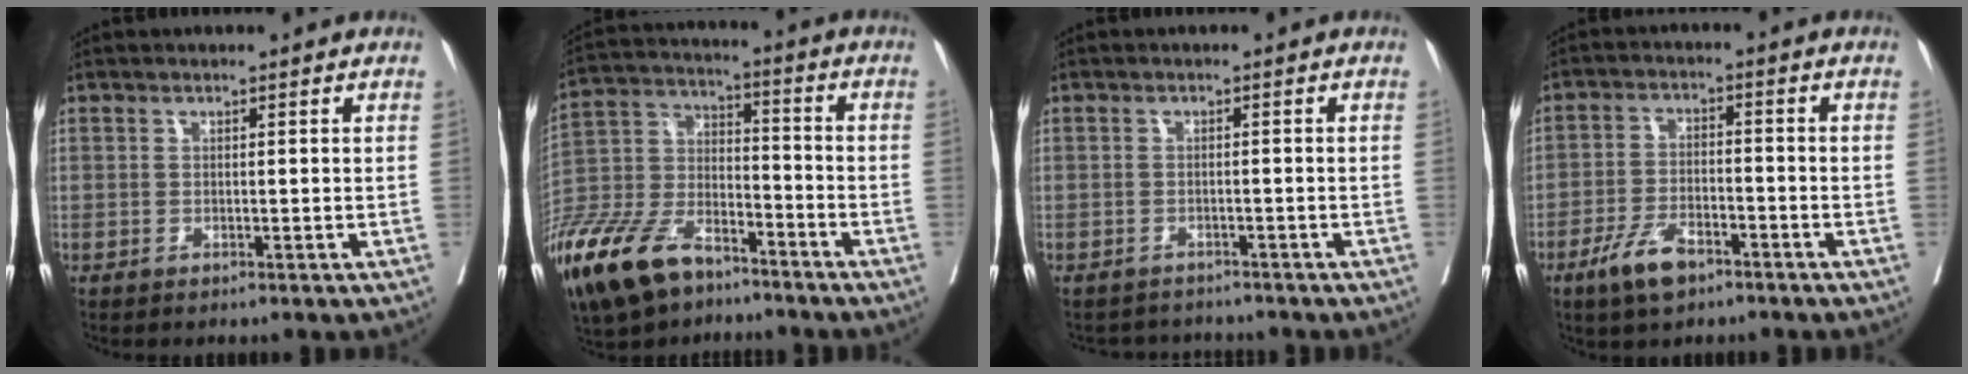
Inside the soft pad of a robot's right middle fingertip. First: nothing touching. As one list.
[{"total": 21.0, "force": [-14.8, 9.0, 12.0], "torque": [-0.313, -0.034, -0.283]}, {"total": 3.7, "force": [-3.6, 1.0, -0.5], "torque": [0.013, -0.002, -0.056]}, {"total": 6.5, "force": [-4.3, 2.6, 4.2], "torque": [-0.087, -0.003, -0.076]}]